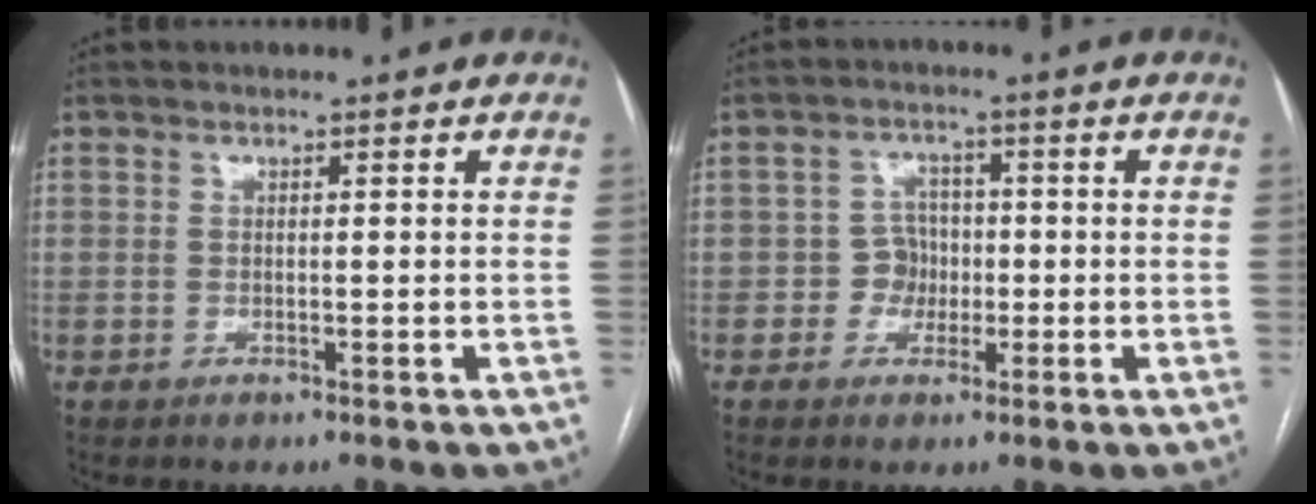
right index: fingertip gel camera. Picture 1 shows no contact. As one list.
[{"total": 3.7, "force": [-0.8, 3.5, 1.0], "torque": [-0.010, 0.014, -0.013]}]